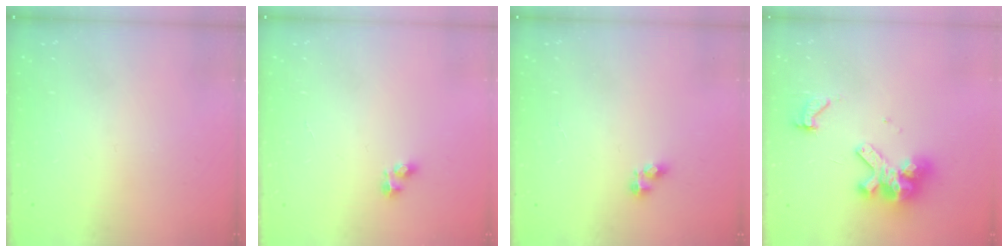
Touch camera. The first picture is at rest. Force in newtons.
{"total": 2.5, "press": 2.5, "slide": 0.2}
{"total": 3.5, "press": 3.5, "slide": 0.4}
{"total": 11.4, "press": 11.4, "slide": 1.4}